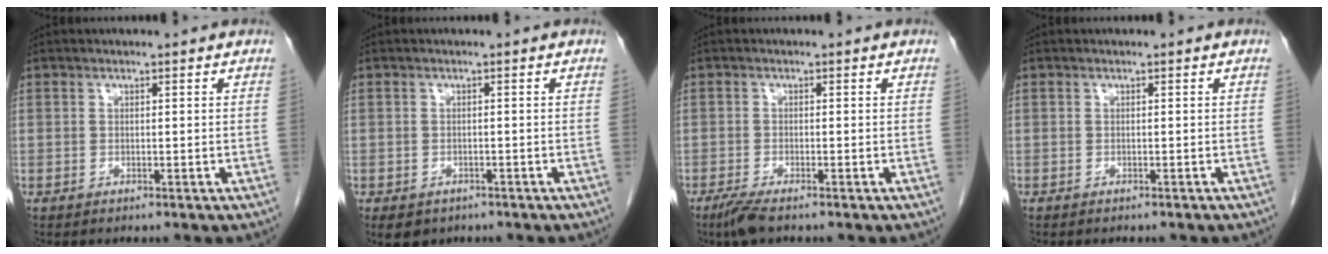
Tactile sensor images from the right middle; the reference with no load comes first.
{"total": 4.0, "force": [-2.9, 2.5, 1.1], "torque": [-0.014, 0.000, -0.036]}
{"total": 3.0, "force": [-2.2, 0.4, 1.9], "torque": [-0.044, -0.008, -0.044]}
{"total": 2.2, "force": [-2.0, 0.5, 0.8], "torque": [-0.013, -0.002, -0.022]}